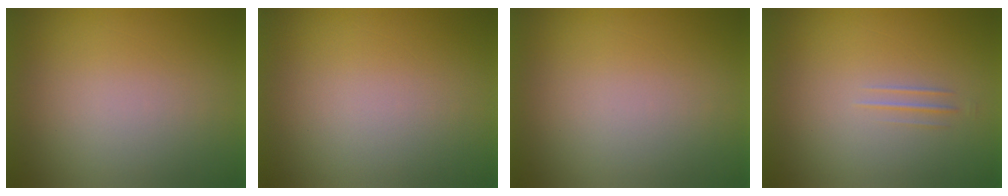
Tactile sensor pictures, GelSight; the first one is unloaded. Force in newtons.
{"total": 0.0}
{"total": 0.0}
{"total": 1.4}